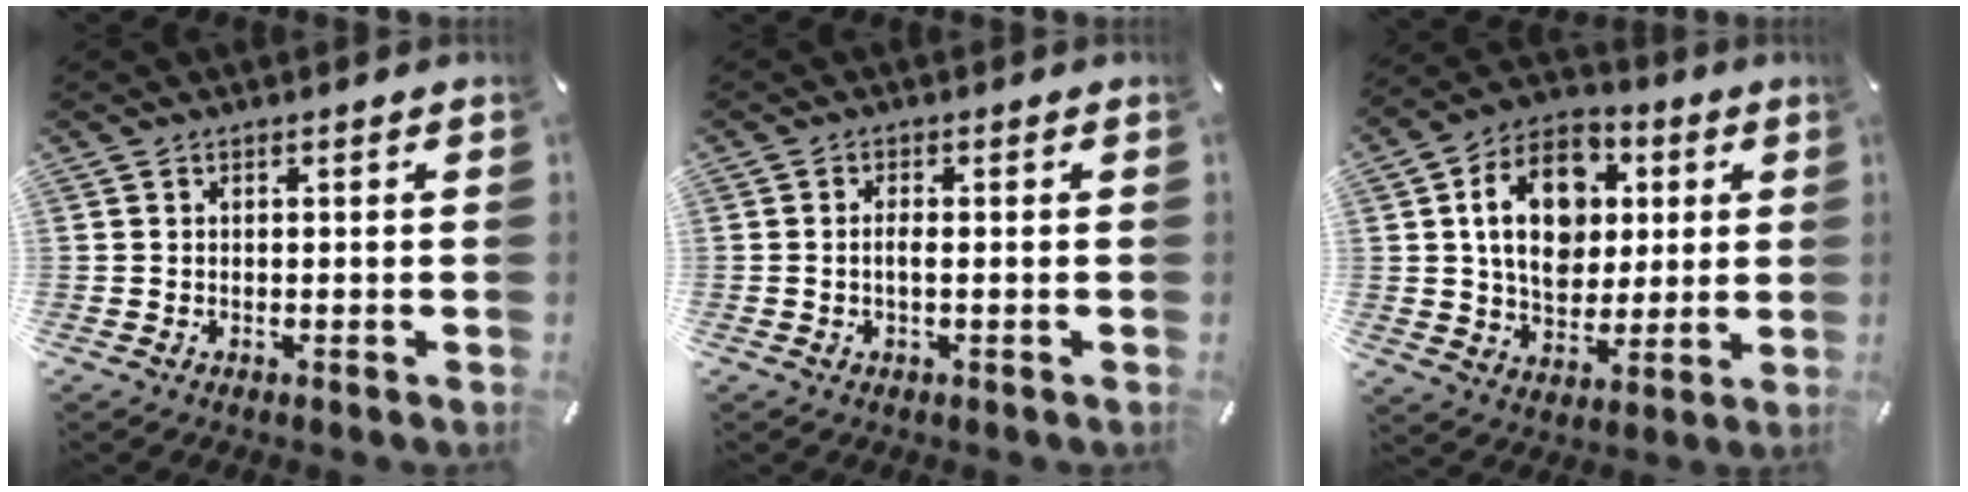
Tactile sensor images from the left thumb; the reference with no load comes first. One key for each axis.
{"total": 2.2, "fx": -0.3, "fy": 0.6, "fz": 2.1, "tx": -0.040, "ty": 0.001, "tz": -0.007}
{"total": 16.2, "fx": 3.4, "fy": 12.7, "fz": 9.6, "tx": -0.167, "ty": 0.009, "tz": 0.064}